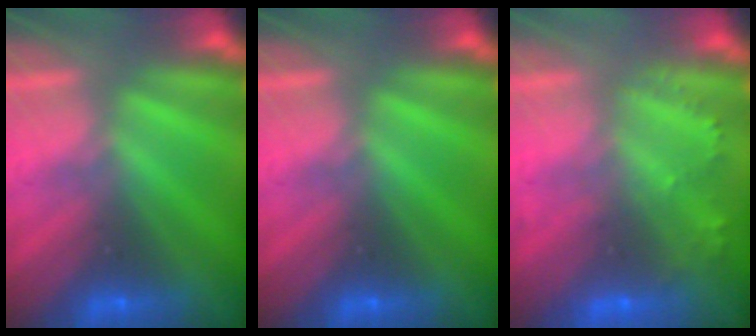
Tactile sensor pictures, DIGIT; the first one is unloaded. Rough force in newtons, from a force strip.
{"total": 0.0}
{"total": 2.2}